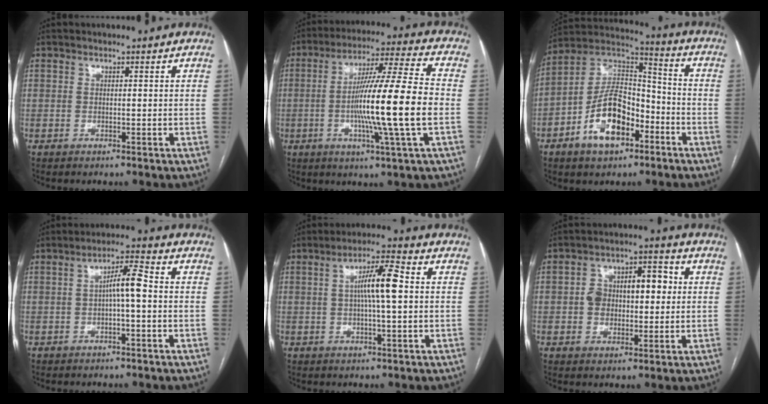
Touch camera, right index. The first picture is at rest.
{"total": 16.5, "force": [-2.5, -1.1, 16.3], "torque": [-0.283, -0.004, -0.053]}
{"total": 14.0, "force": [-6.2, 6.9, 10.4], "torque": [-0.207, 0.024, -0.107]}
{"total": 4.9, "force": [-0.2, 0.6, 4.8], "torque": [-0.080, 0.015, -0.003]}
{"total": 7.2, "force": [0.7, 0.6, 7.2], "torque": [-0.129, 0.013, 0.008]}
{"total": 9.9, "force": [1.1, 5.5, 8.1], "torque": [-0.130, 0.038, 0.023]}